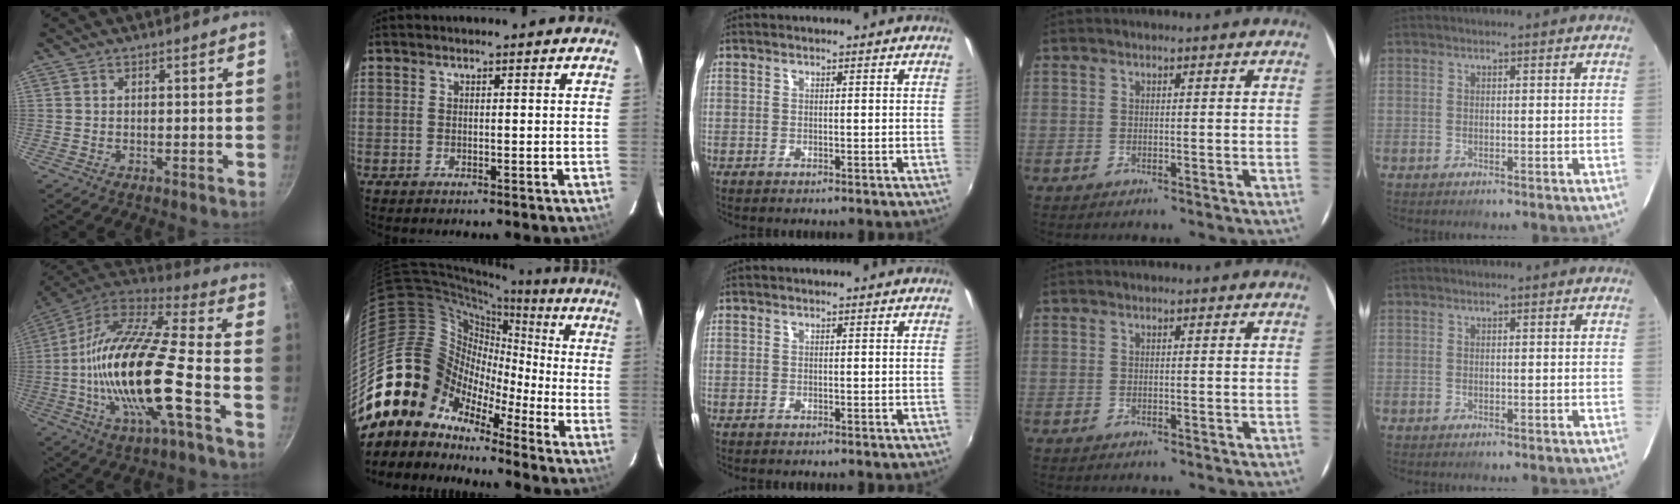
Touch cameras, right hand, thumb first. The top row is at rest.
{"thumb": {"total": 23.7, "force": [-5.7, 5.8, 22.3], "torque": [-0.407, 0.024, -0.124]}, "index": {"total": 13.4, "force": [-8.2, 10.3, 2.3], "torque": [-0.060, 0.042, -0.173]}}